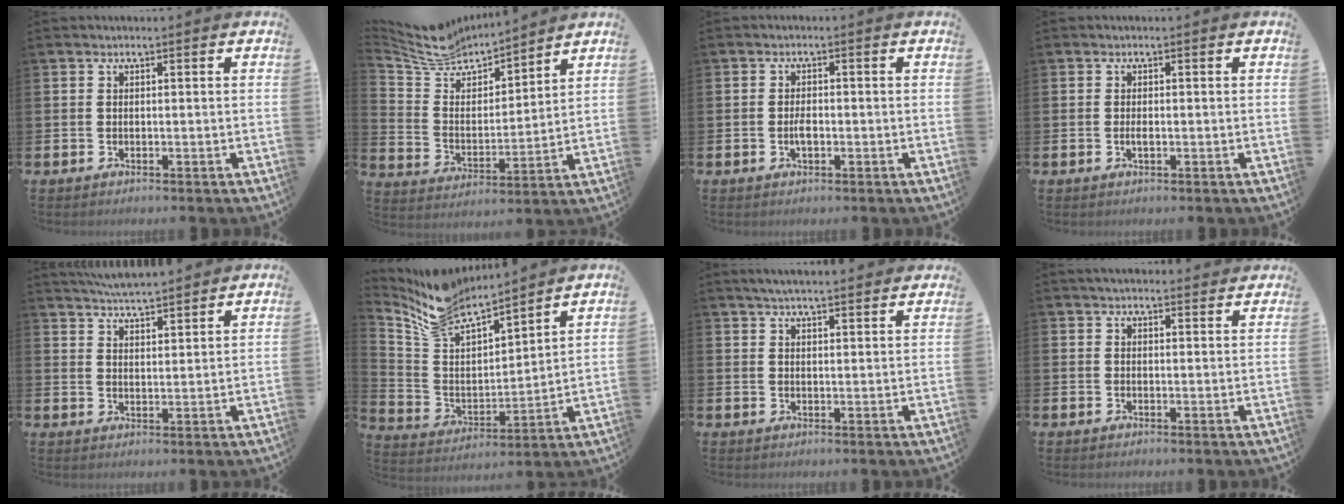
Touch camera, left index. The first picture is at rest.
{"total": 8.0, "force": [7.6, 2.3, 0.9], "torque": [-0.066, -0.054, 0.139]}
{"total": 1.9, "force": [-0.4, 0.9, 1.6], "torque": [-0.022, -0.001, -0.010]}
{"total": 0.9, "force": [-0.2, 0.3, 0.8], "torque": [-0.025, 0.003, -0.002]}
{"total": 5.1, "force": [5.1, 0.1, 0.4], "torque": [-0.021, -0.030, 0.093]}
{"total": 8.5, "force": [8.1, 1.8, 1.8], "torque": [-0.083, -0.058, 0.146]}
{"total": 3.8, "force": [3.7, 0.1, 0.9], "torque": [-0.025, -0.010, 0.067]}
{"total": 2.5, "force": [2.5, 0.4, 0.2], "torque": [-0.010, -0.007, 0.045]}